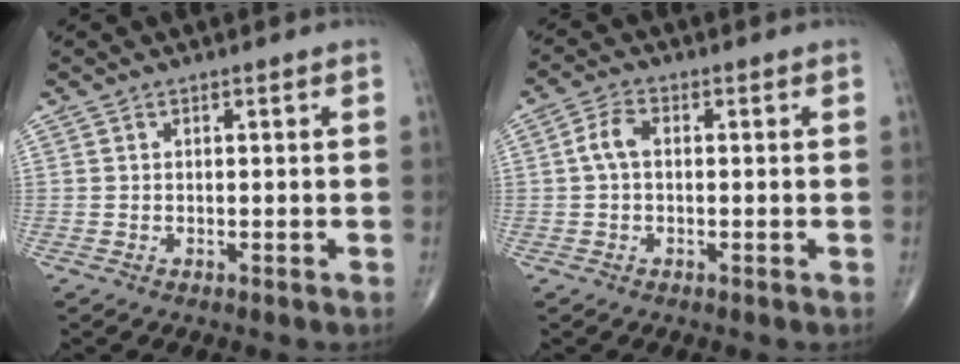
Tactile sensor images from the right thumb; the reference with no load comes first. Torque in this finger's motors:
{"motor_torque": [0.44, 0.63, 0.69, 0.14, 0.00]}